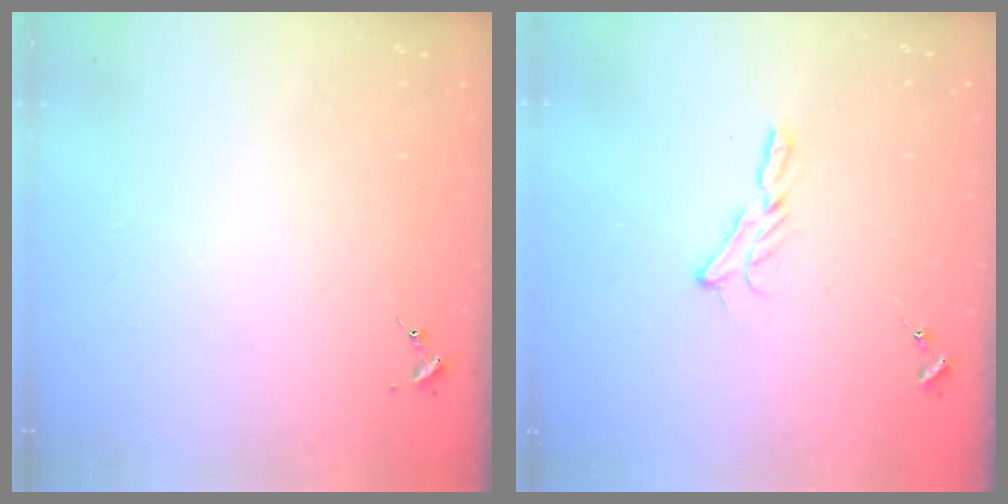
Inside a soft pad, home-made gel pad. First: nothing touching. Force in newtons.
{"total": 6.4, "press": 6.4, "slide": 0.1}